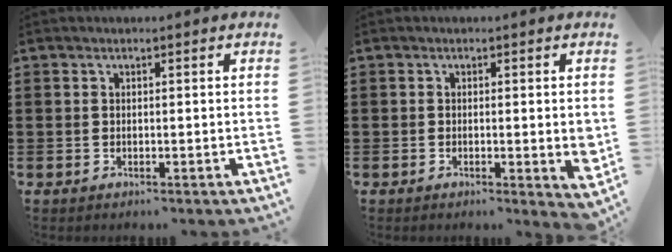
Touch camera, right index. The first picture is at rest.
{"total": 2.3, "force": [0.0, 0.6, 2.2], "torque": [-0.031, -0.003, -0.002]}